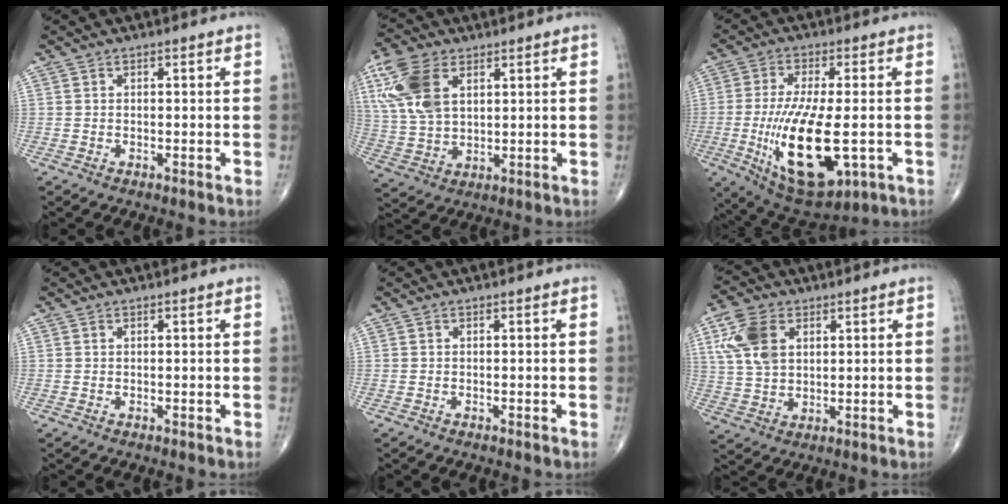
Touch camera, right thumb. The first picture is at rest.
{"total": 13.0, "force": [5.1, 7.6, 9.2], "torque": [-0.201, -0.005, 0.107]}
{"total": 18.3, "force": [-3.6, 7.0, 16.6], "torque": [-0.310, -0.017, -0.040]}
{"total": 0.0}
{"total": 0.0}
{"total": 9.9, "force": [3.4, 6.4, 6.7], "torque": [-0.131, -0.002, 0.067]}